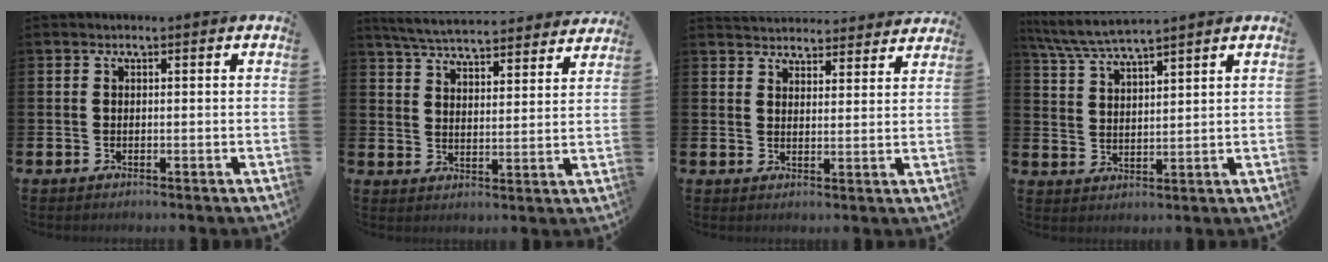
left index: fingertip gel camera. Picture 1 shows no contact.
{"total": 6.3, "force": [6.1, 0.7, 1.1], "torque": [-0.049, -0.036, 0.109]}
{"total": 4.4, "force": [4.3, 0.8, -0.2], "torque": [0.002, -0.028, 0.076]}
{"total": 5.6, "force": [5.3, 0.2, 1.8], "torque": [-0.057, -0.021, 0.096]}